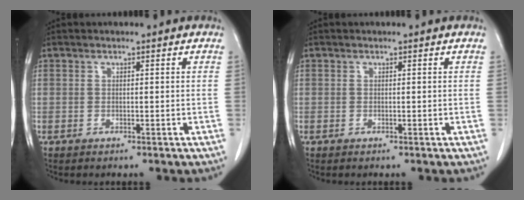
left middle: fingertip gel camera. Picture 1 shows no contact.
{"total": 0.0}